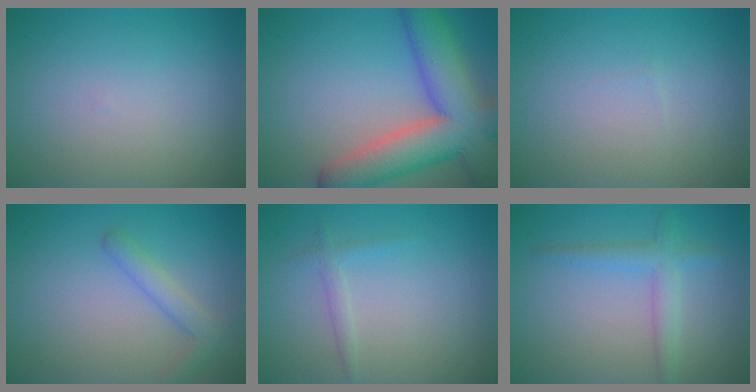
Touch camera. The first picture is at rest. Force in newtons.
{"total": 10.7, "press": 10.7, "slide": 0.7}
{"total": 0.0}
{"total": 2.3, "press": 2.3, "slide": 0.1}
{"total": 1.2, "press": 1.2, "slide": 0.1}
{"total": 2.0, "press": 2.0, "slide": 0.1}